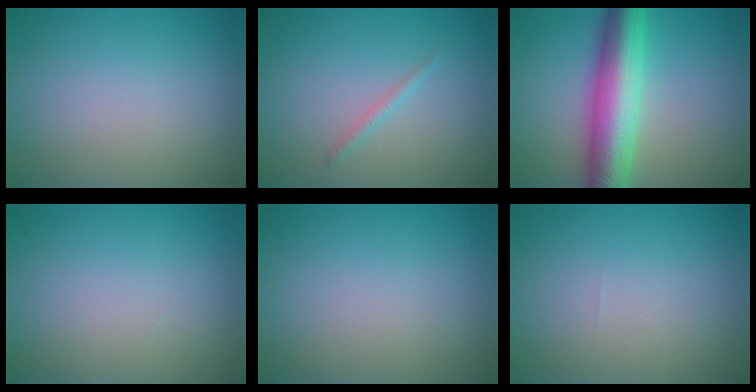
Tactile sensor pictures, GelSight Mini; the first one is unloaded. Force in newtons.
{"total": 0.9, "press": 0.9, "slide": 0.0}
{"total": 9.2, "press": 9.2, "slide": 0.1}
{"total": 0.0}
{"total": 0.0}
{"total": 0.0}